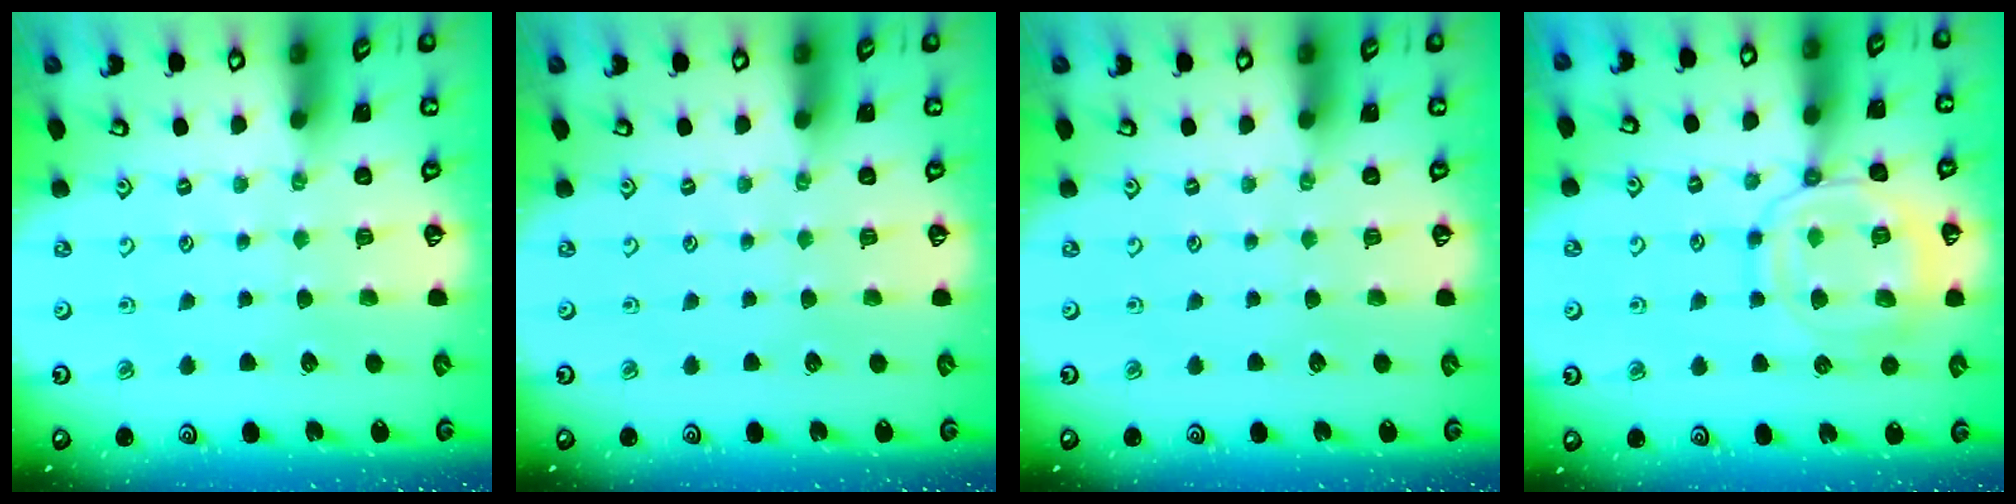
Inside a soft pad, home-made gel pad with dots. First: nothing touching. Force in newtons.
{"total": 0.0}
{"total": 0.0}
{"total": 13.4, "press": 13.3, "slide": 1.1}